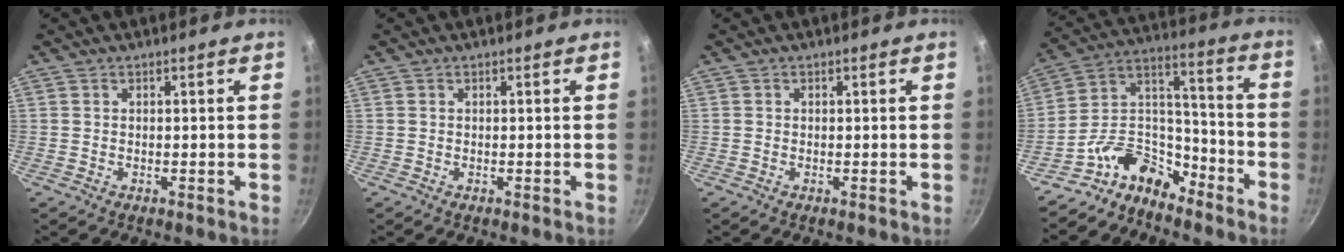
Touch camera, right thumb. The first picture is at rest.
{"total": 0.0}
{"total": 0.0}
{"total": 13.1, "force": [-10.0, 6.8, 5.0], "torque": [-0.057, 0.113, -0.202]}